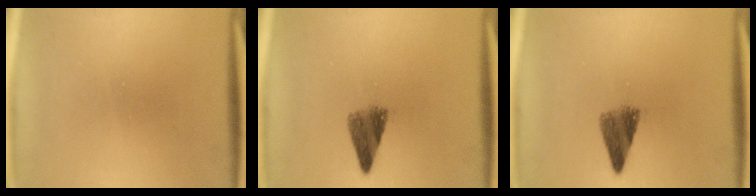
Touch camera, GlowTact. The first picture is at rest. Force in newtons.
{"total": 4.2}
{"total": 4.2}